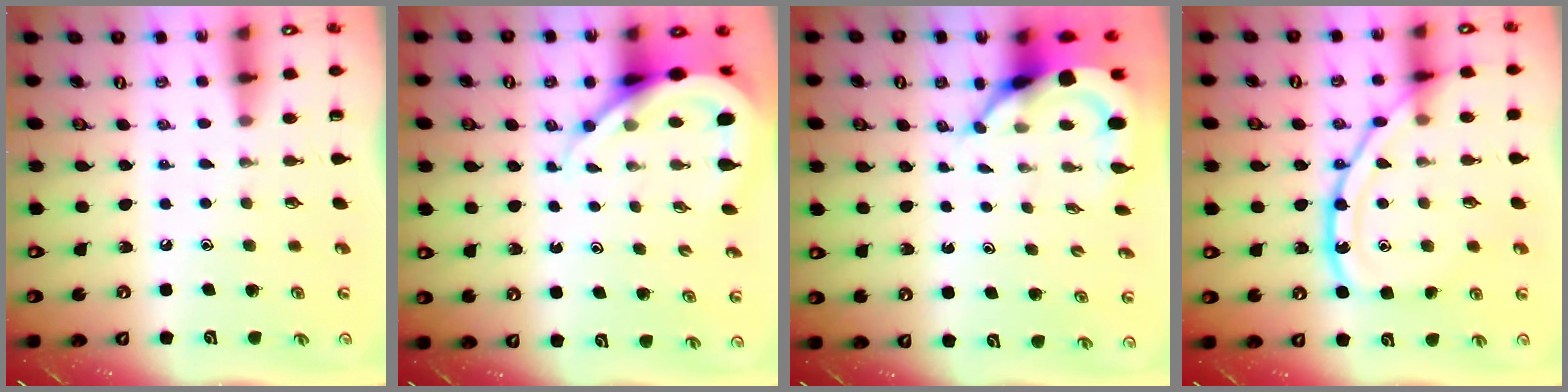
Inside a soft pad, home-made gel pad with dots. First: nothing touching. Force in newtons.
{"total": 8.8, "press": 8.7, "slide": 1.0}
{"total": 5.5, "press": 5.4, "slide": 0.6}
{"total": 15.9, "press": 15.9, "slide": 1.5}